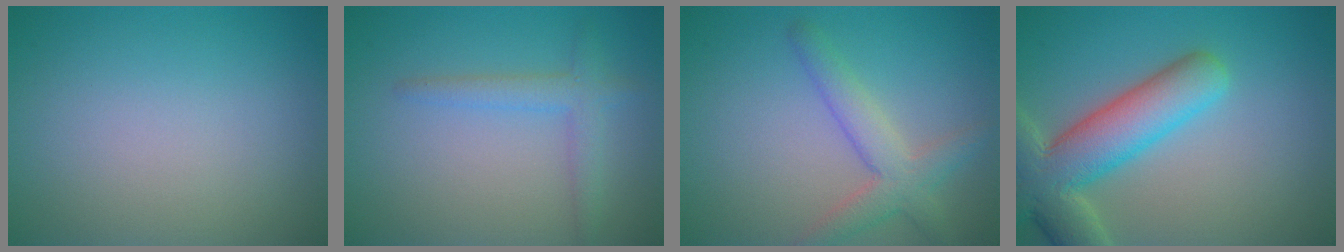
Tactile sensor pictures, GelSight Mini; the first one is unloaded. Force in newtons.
{"total": 2.3, "press": 2.3, "slide": 0.2}
{"total": 3.6, "press": 3.6, "slide": 0.1}
{"total": 8.2, "press": 8.2, "slide": 0.7}